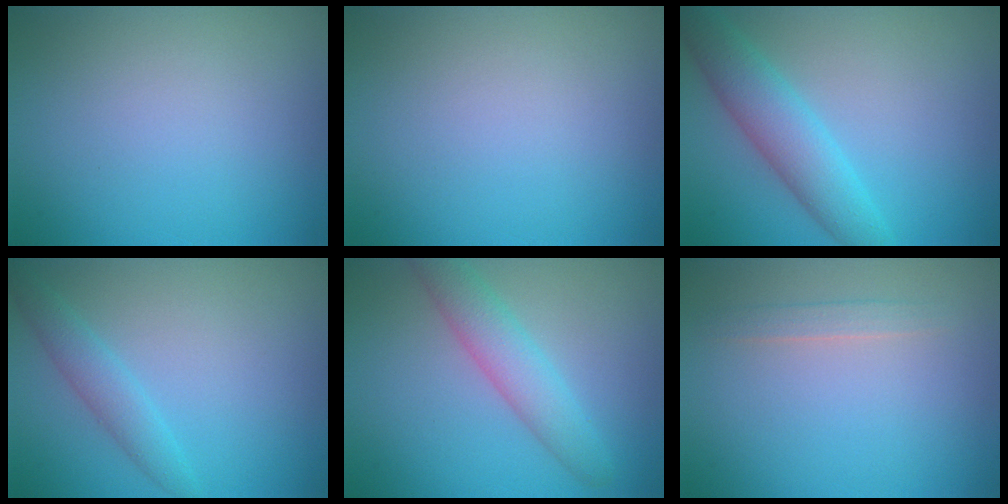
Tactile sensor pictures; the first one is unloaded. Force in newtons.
{"total": 0.0}
{"total": 4.9, "press": 4.9, "slide": 0.1}
{"total": 2.3, "press": 2.3, "slide": 0.1}
{"total": 4.0, "press": 3.9, "slide": 0.2}
{"total": 1.1, "press": 1.1, "slide": 0.2}